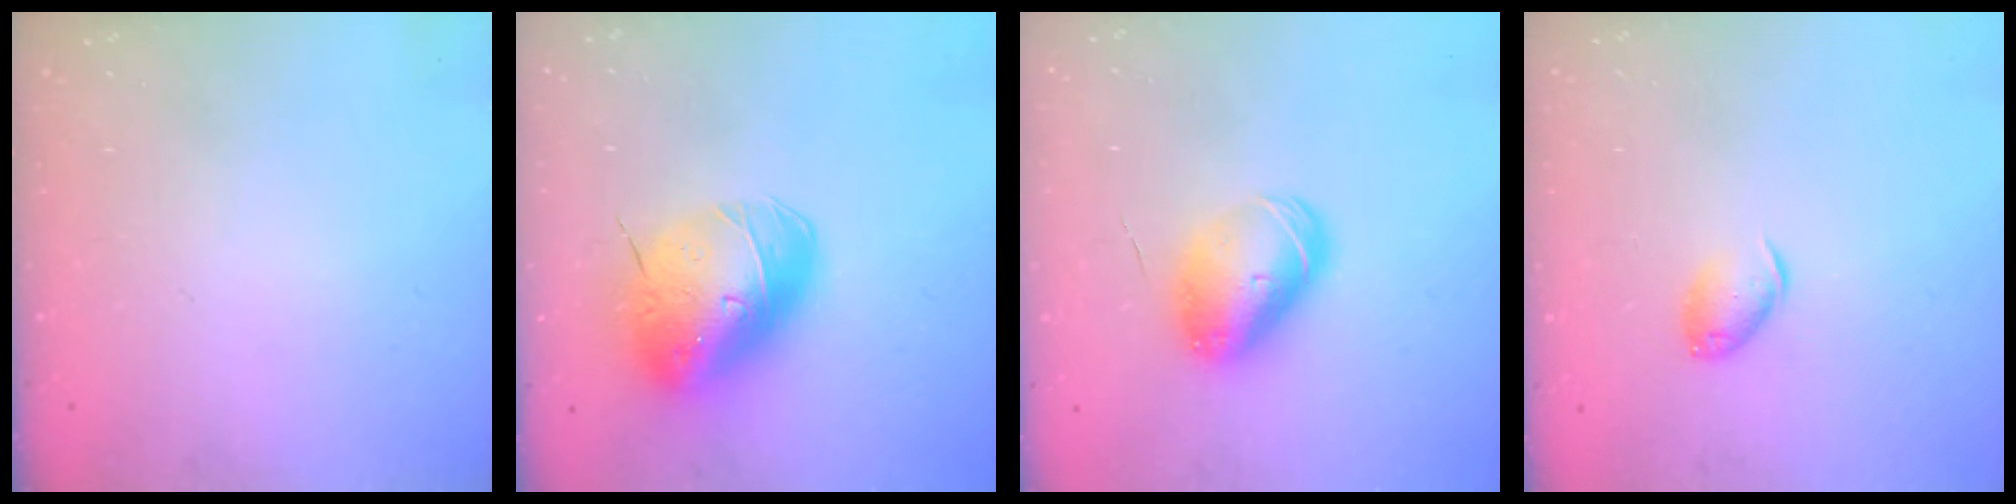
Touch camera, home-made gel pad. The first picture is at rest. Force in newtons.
{"total": 12.7, "press": 12.5, "slide": 2.4}
{"total": 9.9, "press": 9.8, "slide": 1.7}
{"total": 7.2, "press": 7.2, "slide": 1.0}